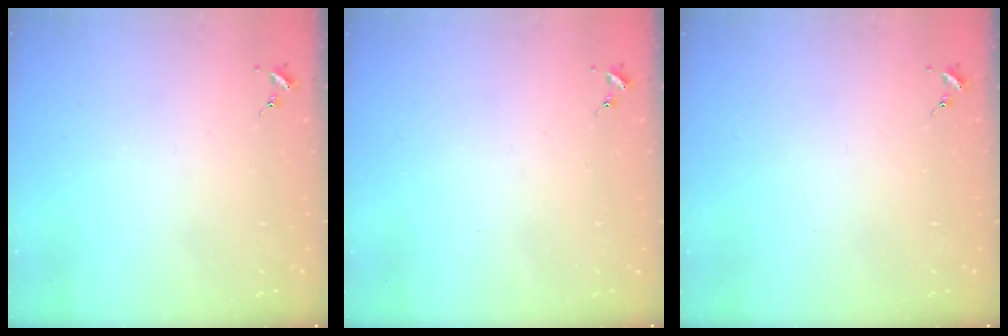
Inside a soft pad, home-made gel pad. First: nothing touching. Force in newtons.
{"total": 0.0}
{"total": 0.0}